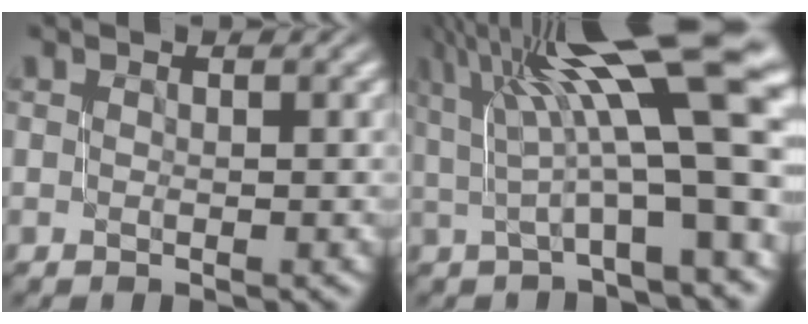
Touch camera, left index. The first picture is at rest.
{"total": 14.6, "force": [4.1, 3.2, 13.6], "torque": [-0.197, 0.020, 0.071]}